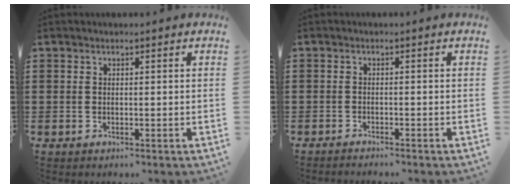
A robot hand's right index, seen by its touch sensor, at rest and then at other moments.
{"total": 0.9, "force": [-0.9, -0.1, 0.0], "torque": [-0.002, -0.001, -0.018]}